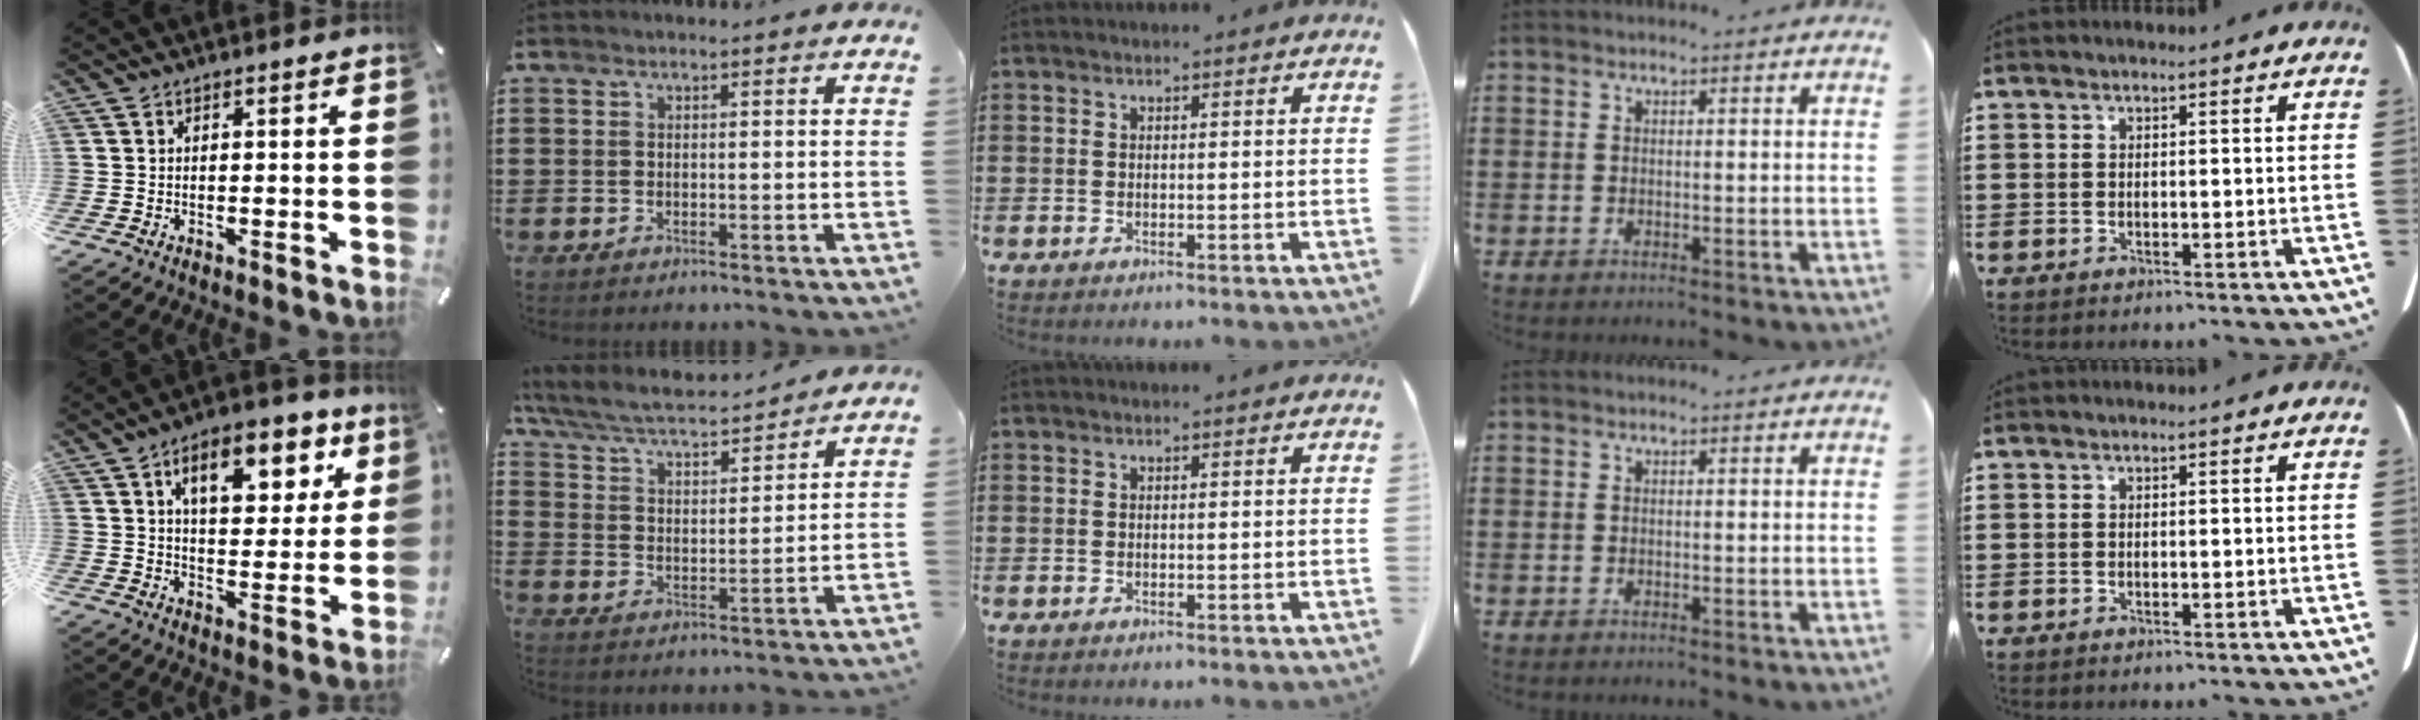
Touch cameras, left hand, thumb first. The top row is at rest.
{"thumb": {"total": 14.0, "force": [6.9, 7.6, 9.5], "torque": [-0.116, -0.024, 0.109]}, "index": {"total": 5.7, "force": [5.1, 0.8, 2.2], "torque": [-0.068, -0.033, 0.083]}}